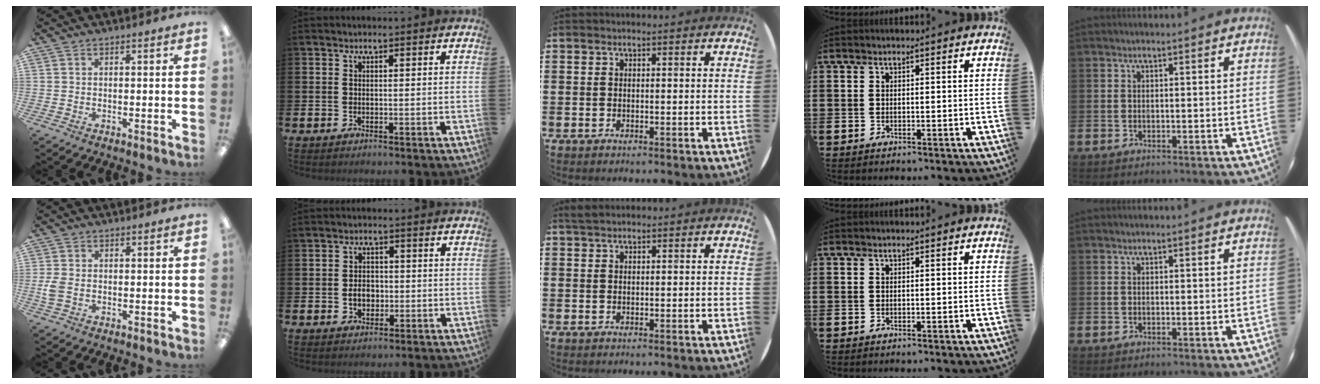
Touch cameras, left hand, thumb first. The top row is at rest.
{"thumb": {"total": 3.4, "force": [-0.5, 2.1, 2.6], "torque": [-0.058, 0.001, -0.010]}, "index": {"total": 2.9, "force": [-0.5, 2.3, 1.8], "torque": [-0.021, -0.001, -0.017]}, "middle": {"total": 1.2, "force": [1.1, 0.3, 0.3], "torque": [-0.008, 0.003, 0.021]}}